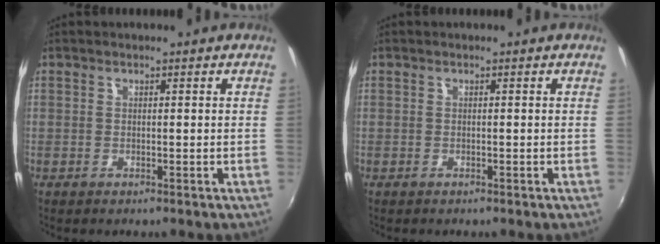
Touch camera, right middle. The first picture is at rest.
{"total": 0.0}